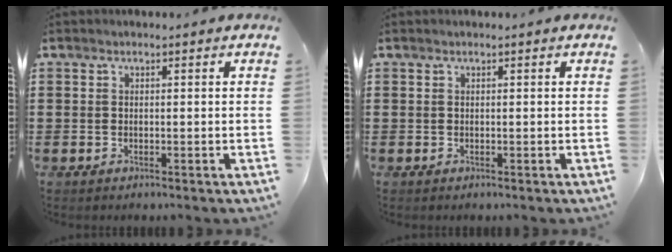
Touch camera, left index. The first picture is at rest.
{"total": 0.0}